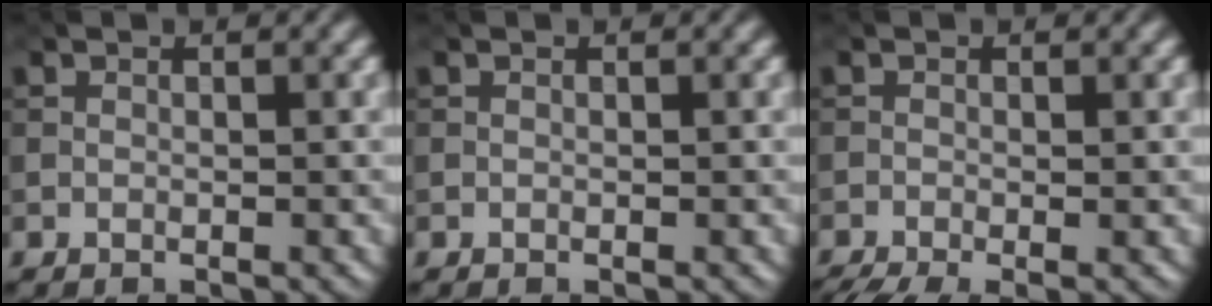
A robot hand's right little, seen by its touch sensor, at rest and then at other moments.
{"total": 0.0}
{"total": 4.0, "force": [-2.6, 1.2, 2.8], "torque": [-0.057, -0.014, -0.049]}